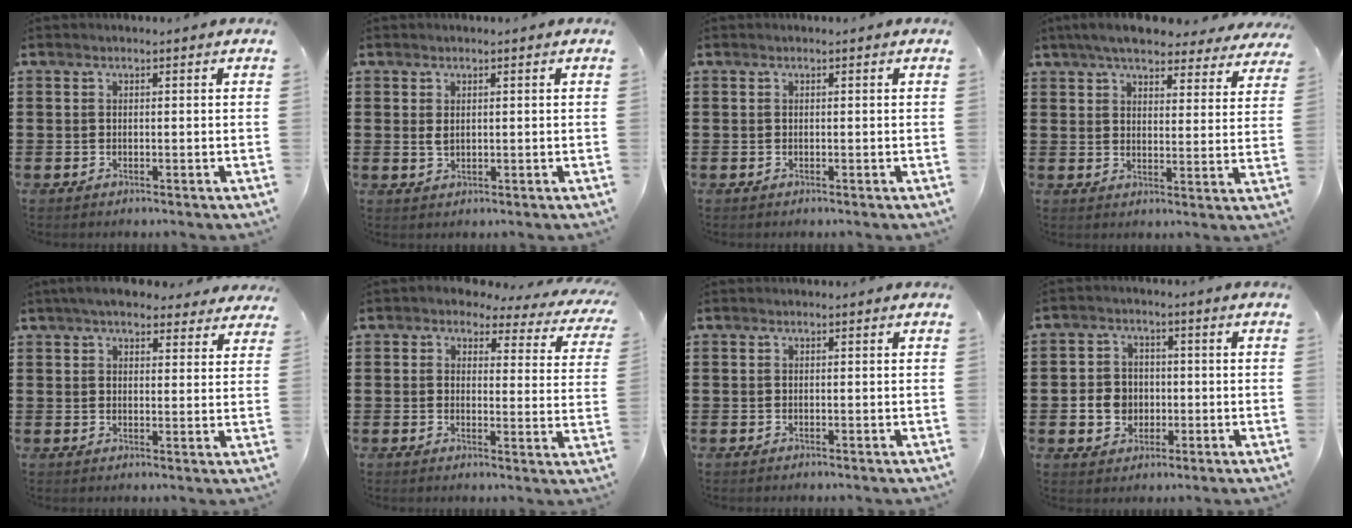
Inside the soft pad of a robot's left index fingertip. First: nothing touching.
{"total": 1.4, "force": [0.4, 0.8, 1.1], "torque": [-0.031, 0.003, 0.004]}
{"total": 0.0}
{"total": 6.2, "force": [5.7, 0.9, 2.4], "torque": [-0.060, -0.019, 0.101]}
{"total": 5.3, "force": [4.7, 1.4, 2.2], "torque": [-0.056, -0.004, 0.087]}
{"total": 3.0, "force": [2.6, 1.0, 1.1], "torque": [-0.031, -0.016, 0.040]}
{"total": 0.0}
{"total": 4.8, "force": [-0.7, 4.3, 2.1], "torque": [-0.042, 0.007, -0.016]}